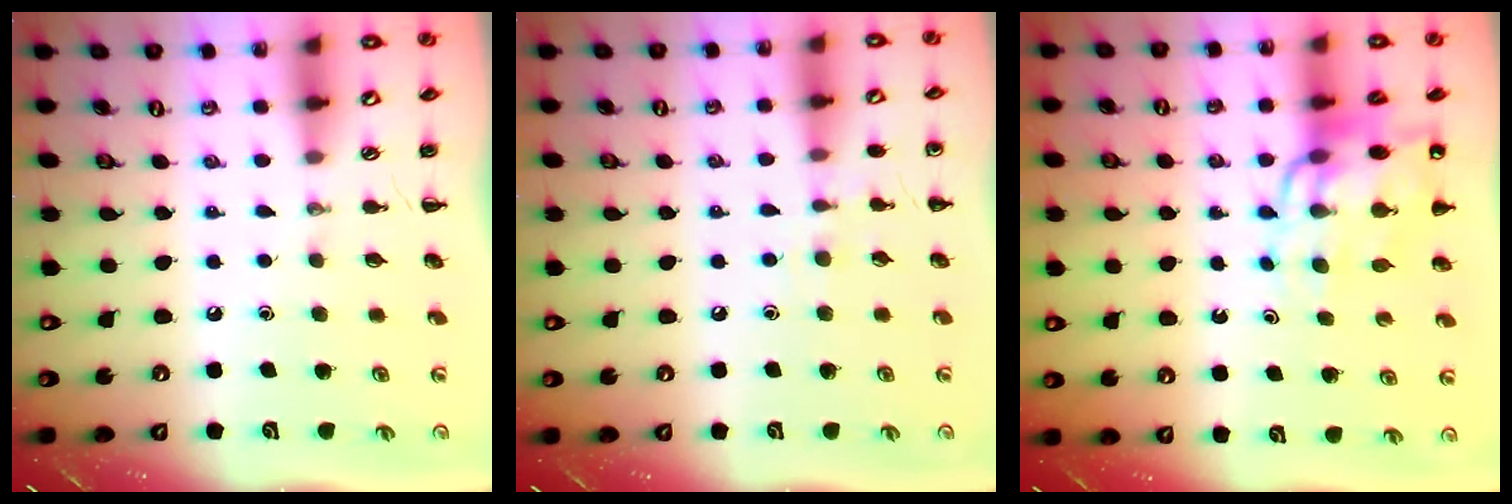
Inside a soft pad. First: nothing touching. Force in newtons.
{"total": 6.3, "press": 6.0, "slide": 2.0}
{"total": 13.6, "press": 13.1, "slide": 3.9}